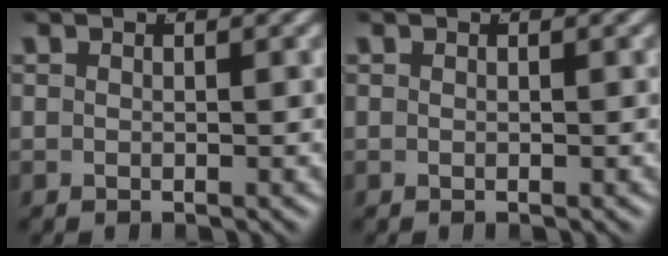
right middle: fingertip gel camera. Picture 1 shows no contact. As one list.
[{"total": 0.0}]